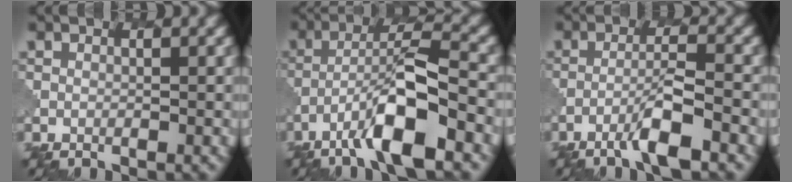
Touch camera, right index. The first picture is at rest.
{"total": 8.4, "force": [-4.5, 1.8, 6.9], "torque": [-0.116, 0.015, -0.082]}
{"total": 4.0, "force": [-2.4, 0.4, 3.1], "torque": [-0.056, 0.006, -0.050]}